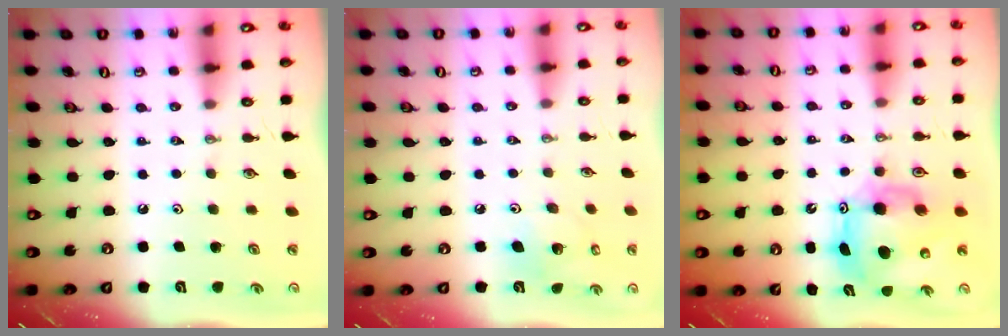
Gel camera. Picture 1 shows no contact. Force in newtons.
{"total": 7.2, "press": 7.0, "slide": 1.8}
{"total": 12.5, "press": 12.5, "slide": 0.7}